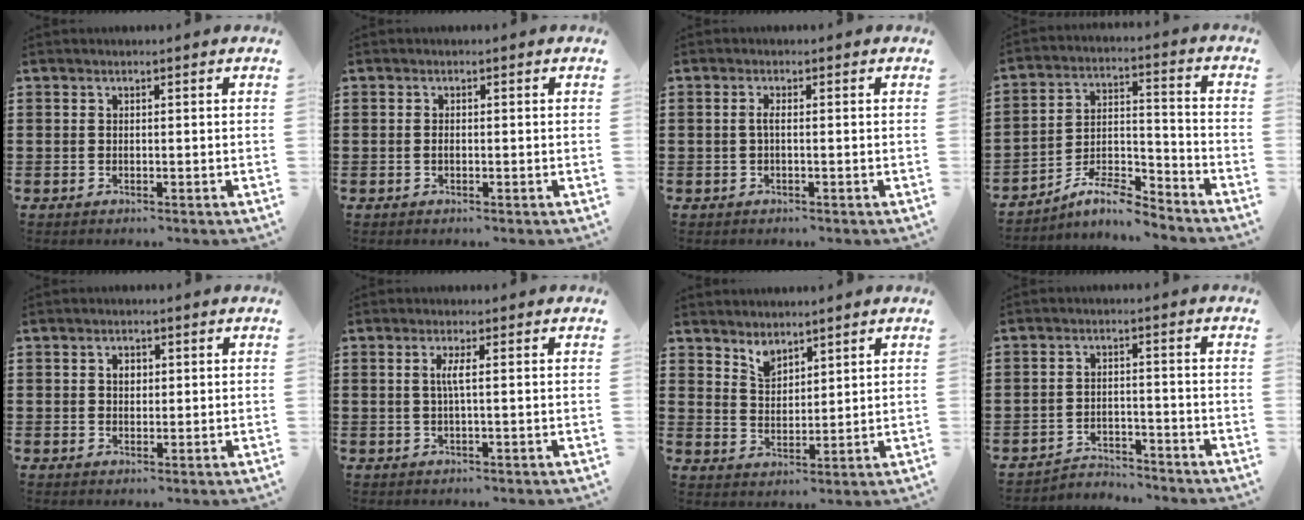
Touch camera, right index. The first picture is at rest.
{"total": 0.6, "force": [-0.1, 0.3, 0.5], "torque": [-0.013, -0.001, -0.002]}
{"total": 1.3, "force": [-0.3, 0.2, 1.2], "torque": [-0.031, -0.003, -0.008]}
{"total": 7.6, "force": [-6.8, 1.5, 3.1], "torque": [-0.057, 0.008, -0.130]}
{"total": 1.7, "force": [0.5, 1.3, 1.1], "torque": [-0.024, 0.010, 0.007]}
{"total": 2.3, "force": [0.2, 0.0, 2.3], "torque": [-0.044, -0.002, 0.000]}
{"total": 3.3, "force": [3.0, 1.3, 0.4], "torque": [-0.017, -0.001, 0.056]}
{"total": 3.4, "force": [-3.4, 0.7, 0.2], "torque": [-0.010, 0.004, -0.072]}